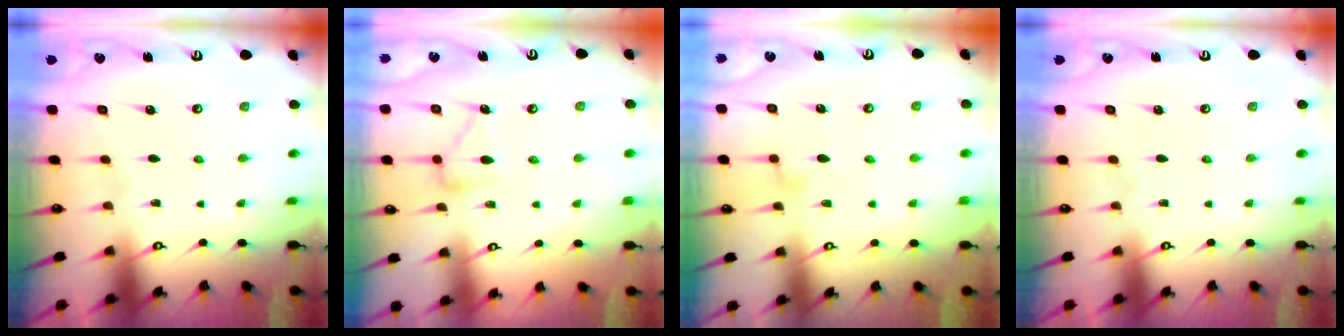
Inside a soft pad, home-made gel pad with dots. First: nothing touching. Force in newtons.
{"total": 12.4, "press": 12.4, "slide": 0.6}
{"total": 8.9, "press": 8.9, "slide": 0.5}
{"total": 0.0}